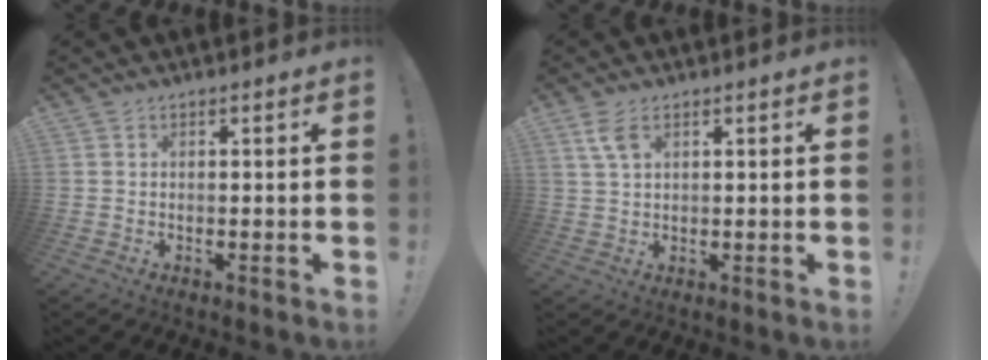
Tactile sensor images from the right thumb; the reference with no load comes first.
{"total": 4.8, "force": [2.4, 2.2, 3.5], "torque": [-0.067, -0.004, 0.045]}